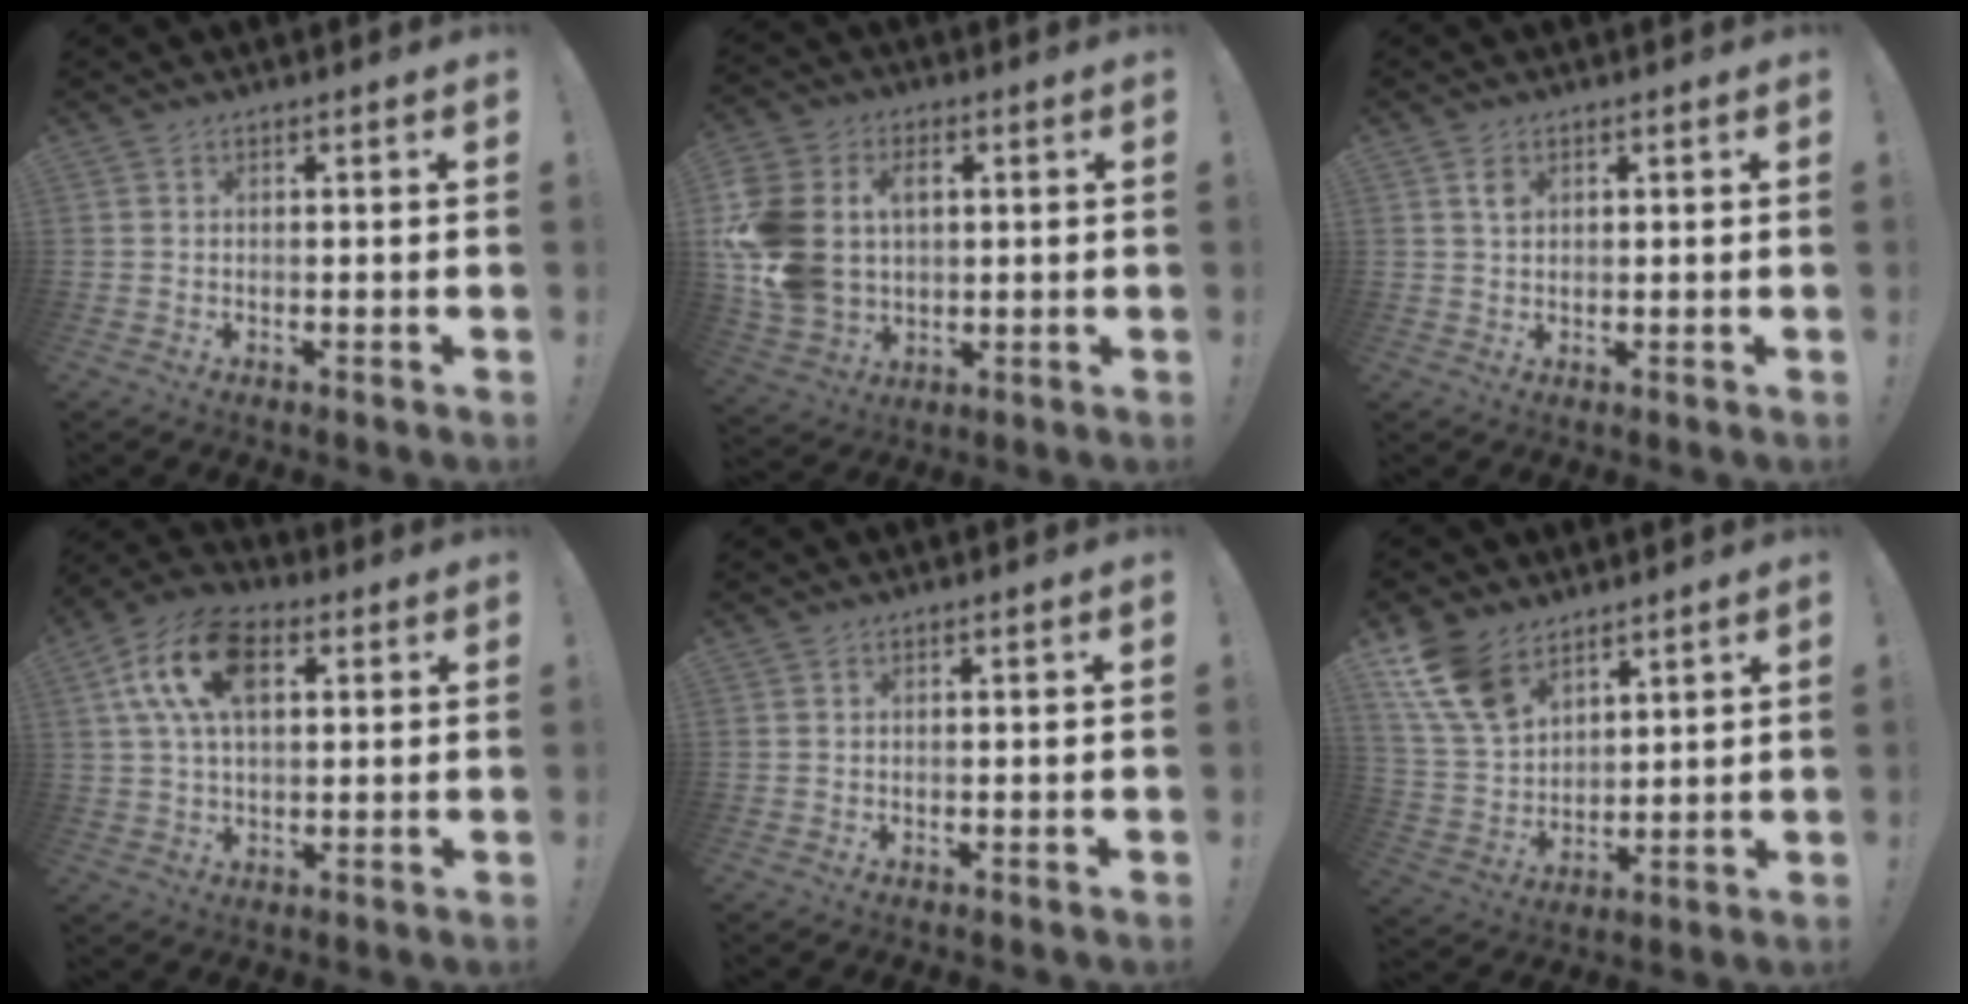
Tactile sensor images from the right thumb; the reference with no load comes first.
{"total": 17.2, "force": [3.5, 13.3, 10.4], "torque": [-0.213, -0.010, 0.066]}
{"total": 2.4, "force": [1.1, 1.4, 1.6], "torque": [-0.010, -0.008, 0.015]}
{"total": 15.9, "force": [5.3, 9.3, 11.8], "torque": [-0.221, 0.001, 0.095]}
{"total": 0.0}
{"total": 14.1, "force": [9.1, 8.3, 6.8], "torque": [-0.136, -0.048, 0.177]}